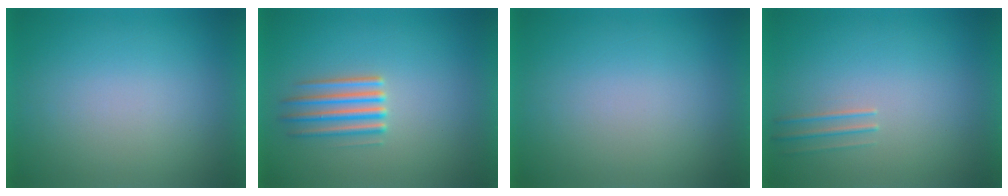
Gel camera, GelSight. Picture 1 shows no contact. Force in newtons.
{"total": 2.5}
{"total": 0.0}
{"total": 1.1}